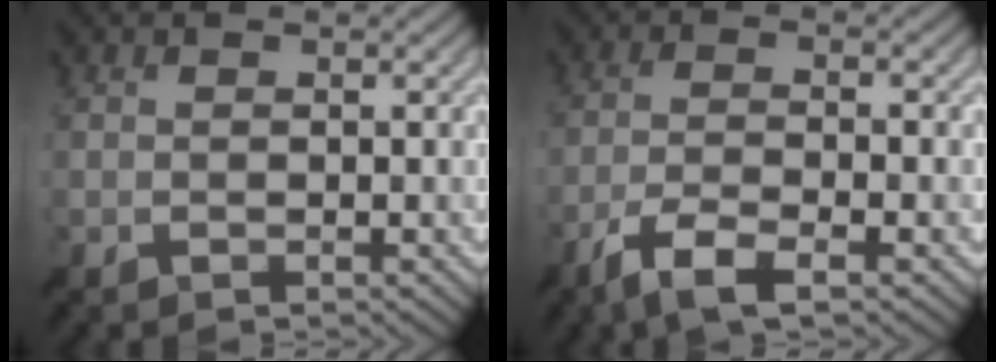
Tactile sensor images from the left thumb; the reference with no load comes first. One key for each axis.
{"total": 5.2, "fx": -3.2, "fy": 1.1, "fz": 4.0, "tx": -0.081, "ty": 0.000, "tz": -0.067}